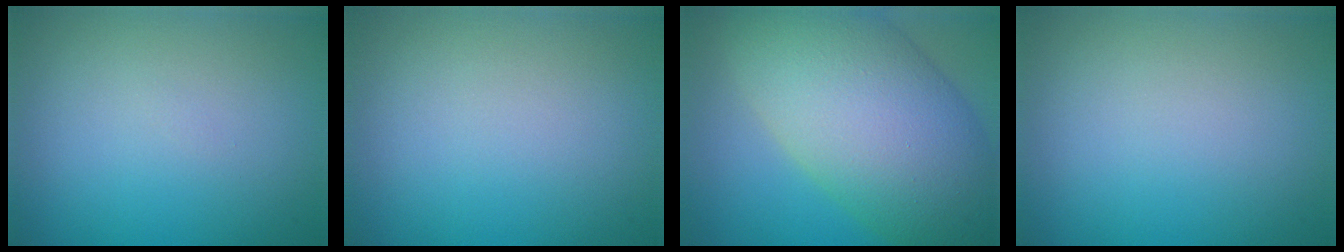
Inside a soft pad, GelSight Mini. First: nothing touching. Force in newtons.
{"total": 0.0}
{"total": 12.9, "press": 12.9, "slide": 0.5}
{"total": 0.0}